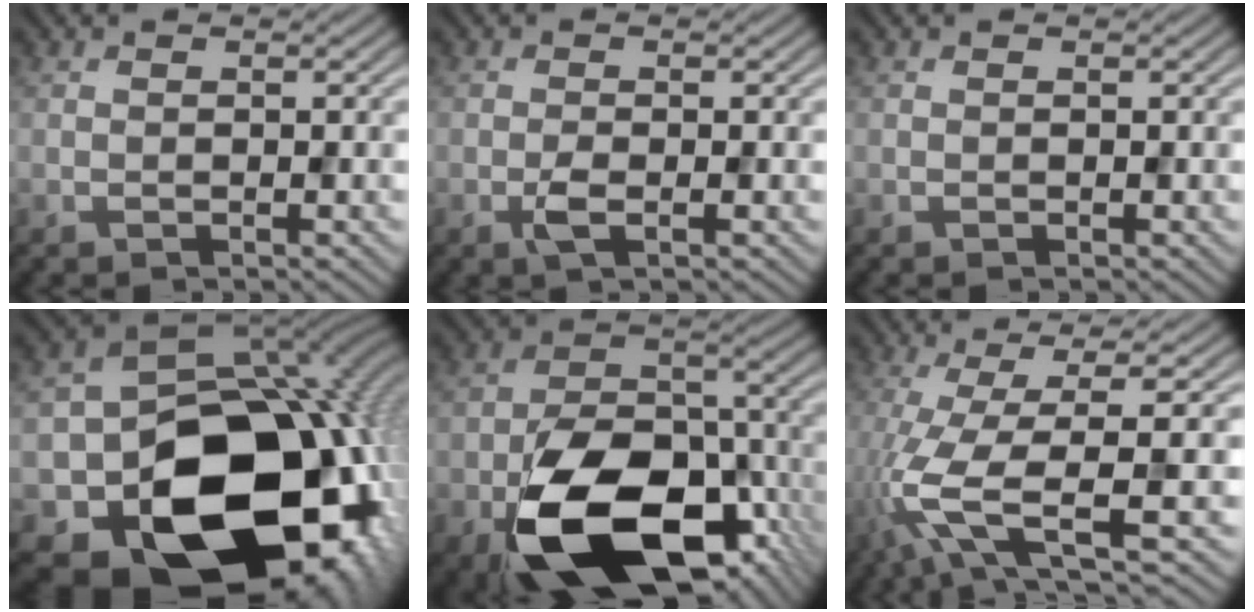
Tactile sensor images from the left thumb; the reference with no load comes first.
{"total": 1.9, "force": [-0.8, 0.6, 1.6], "torque": [-0.033, 0.000, -0.017]}
{"total": 0.0}
{"total": 23.0, "force": [-8.7, 17.0, 12.8], "torque": [-0.216, -0.054, -0.109]}
{"total": 18.7, "force": [-8.8, 10.6, 12.7], "torque": [-0.229, -0.039, -0.146]}
{"total": 11.3, "force": [-2.4, 3.0, 10.6], "torque": [-0.204, -0.008, -0.043]}